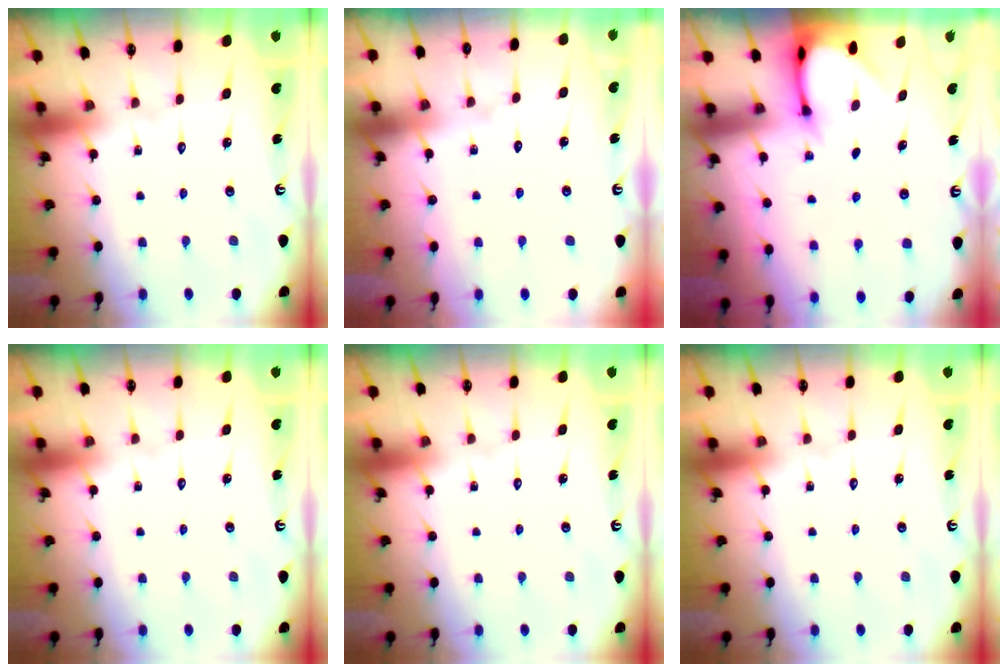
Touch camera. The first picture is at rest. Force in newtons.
{"total": 3.8, "press": 3.8, "slide": 0.3}
{"total": 3.1, "press": 3.1, "slide": 0.2}
{"total": 0.0}
{"total": 0.0}
{"total": 0.0}